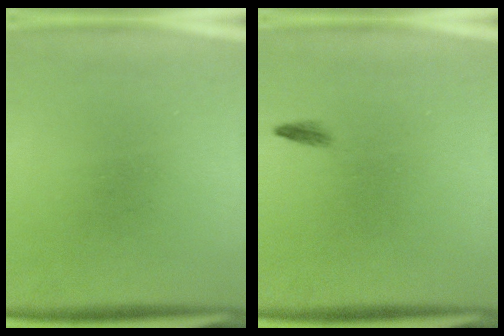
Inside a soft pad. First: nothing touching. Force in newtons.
{"total": 0.7}